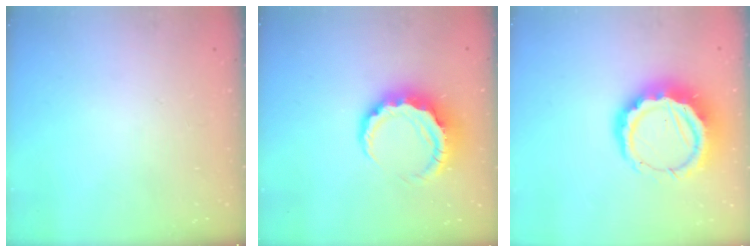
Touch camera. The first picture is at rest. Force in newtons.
{"total": 8.4, "press": 8.3, "slide": 1.6}
{"total": 13.1, "press": 12.8, "slide": 2.7}